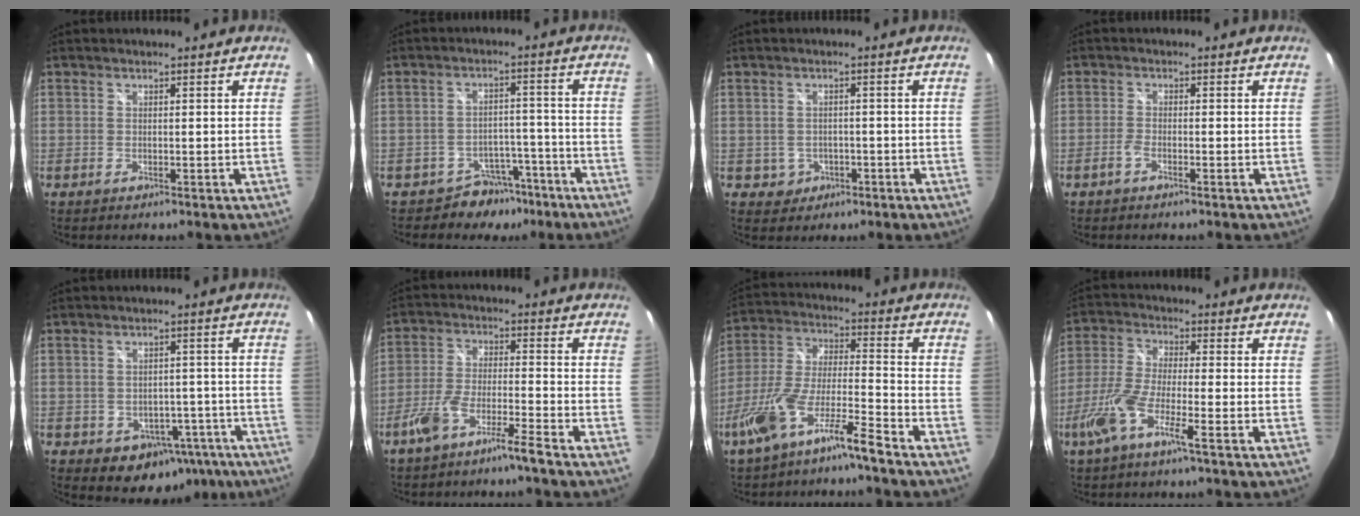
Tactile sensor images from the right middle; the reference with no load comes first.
{"total": 7.2, "force": [-5.5, 4.6, 0.4], "torque": [-0.001, 0.032, -0.075]}
{"total": 3.8, "force": [-1.2, 3.6, 0.8], "torque": [-0.028, 0.006, -0.007]}
{"total": 1.6, "force": [-1.1, 0.4, 1.1], "torque": [-0.035, 0.002, -0.027]}
{"total": 10.8, "force": [-5.6, 8.1, 4.4], "torque": [-0.079, 0.027, -0.043]}
{"total": 7.0, "force": [-5.2, -0.2, 4.6], "torque": [-0.110, 0.004, -0.099]}
{"total": 11.9, "force": [-8.3, 0.9, 8.4], "torque": [-0.177, 0.000, -0.156]}
{"total": 9.2, "force": [-4.8, 0.8, 7.8], "torque": [-0.175, -0.007, -0.098]}